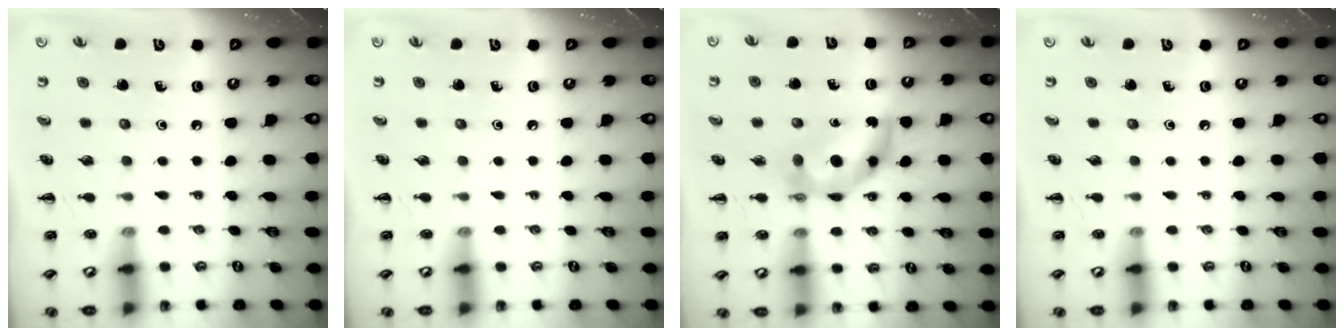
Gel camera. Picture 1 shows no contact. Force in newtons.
{"total": 0.0}
{"total": 8.3, "press": 8.2, "slide": 1.4}
{"total": 0.0}